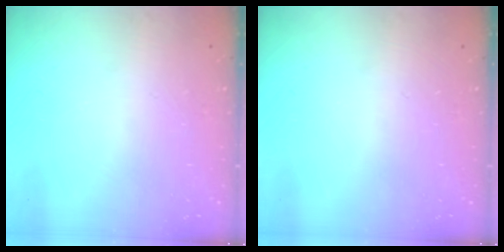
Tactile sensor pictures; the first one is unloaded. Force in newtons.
{"total": 0.0}